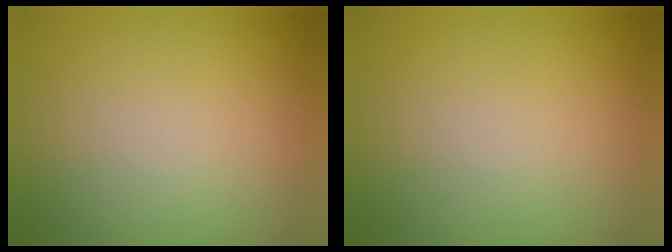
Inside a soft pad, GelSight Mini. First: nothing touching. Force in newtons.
{"total": 0.0}